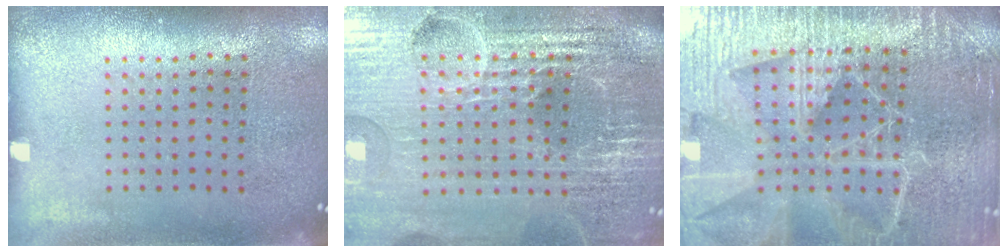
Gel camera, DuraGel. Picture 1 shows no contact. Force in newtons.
{"total": 6.7, "press": 5.8, "slide": 3.2}
{"total": 5.3, "press": 4.8, "slide": 2.3}